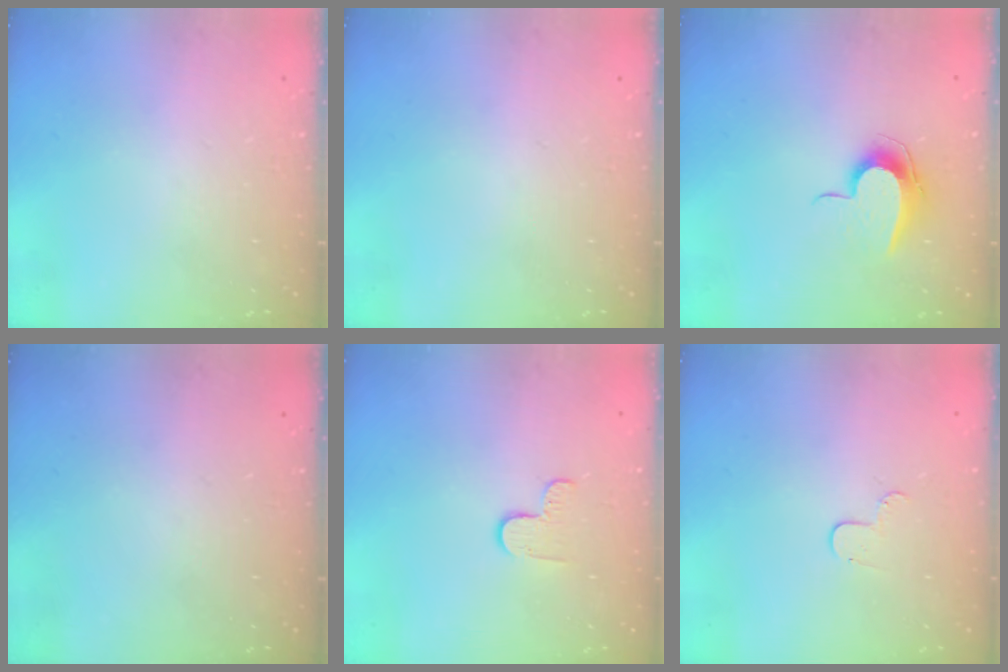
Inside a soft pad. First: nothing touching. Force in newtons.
{"total": 0.0}
{"total": 9.2, "press": 9.2, "slide": 0.8}
{"total": 0.0}
{"total": 3.8, "press": 3.8, "slide": 0.4}
{"total": 4.0, "press": 4.0, "slide": 0.4}